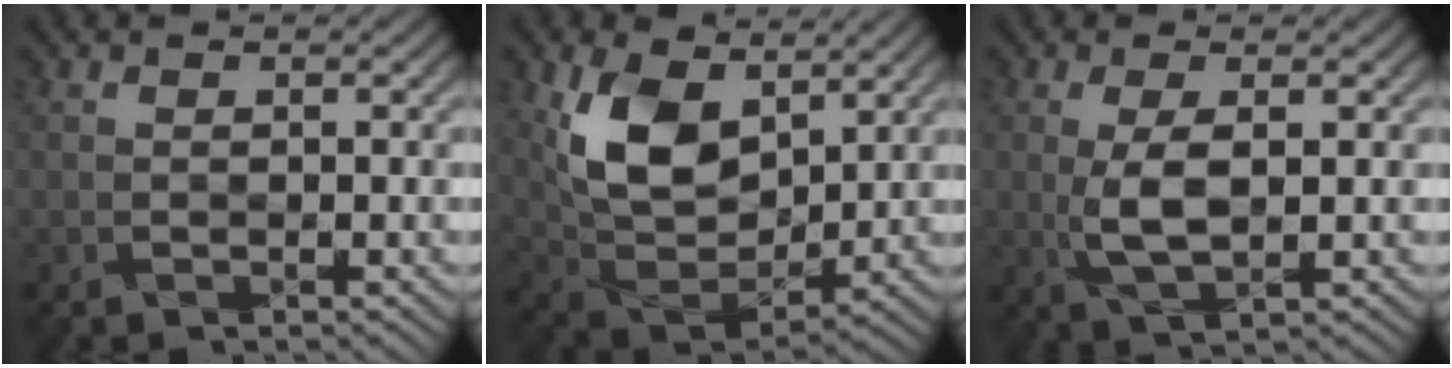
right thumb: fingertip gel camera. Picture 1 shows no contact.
{"total": 10.0, "force": [4.4, 6.0, 6.6], "torque": [-0.148, -0.012, 0.092]}
{"total": 3.6, "force": [0.2, 1.1, 3.5], "torque": [-0.078, -0.004, 0.006]}